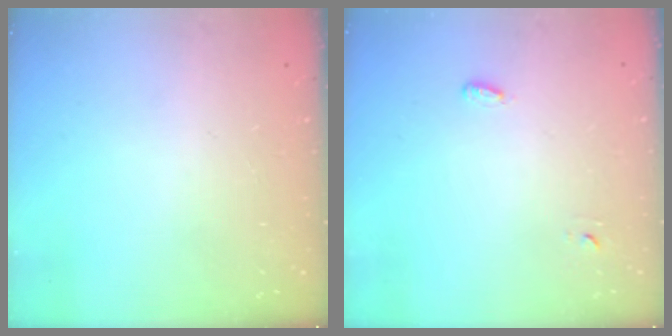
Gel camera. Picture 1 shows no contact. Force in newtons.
{"total": 2.8, "press": 2.7, "slide": 0.6}